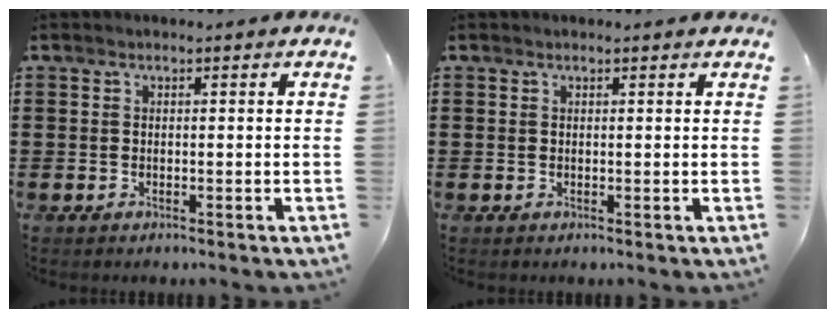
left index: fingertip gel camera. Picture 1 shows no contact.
{"total": 0.6, "force": [0.4, 0.0, 0.3], "torque": [-0.008, -0.001, 0.009]}